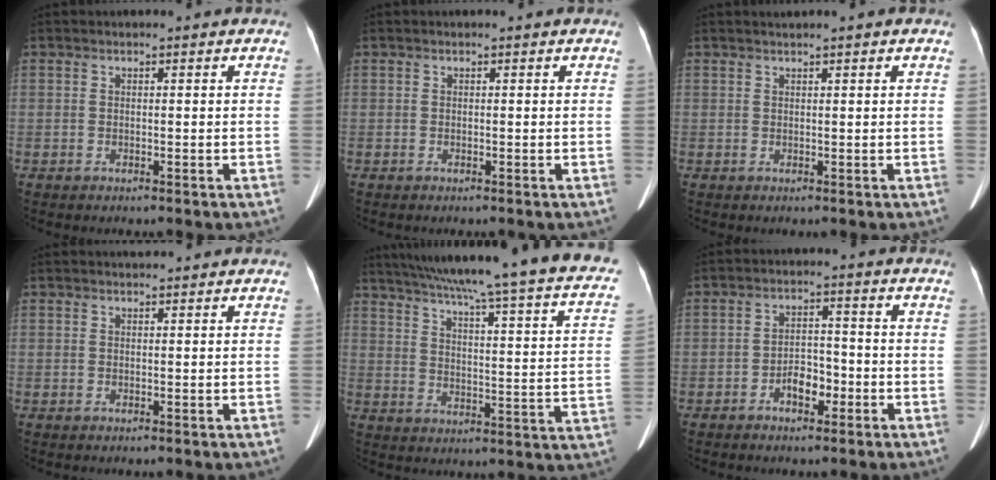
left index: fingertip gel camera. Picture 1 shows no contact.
{"total": 0.0}
{"total": 1.0, "force": [0.8, -0.2, 0.6], "torque": [-0.014, 0.011, 0.019]}
{"total": 0.9, "force": [0.9, 0.1, 0.2], "torque": [-0.009, 0.007, 0.016]}
{"total": 30.7, "force": [25.0, 2.4, 17.6], "torque": [-0.227, -0.043, 0.305]}
{"total": 4.2, "force": [-2.2, 2.1, 2.8], "torque": [-0.049, 0.010, -0.039]}